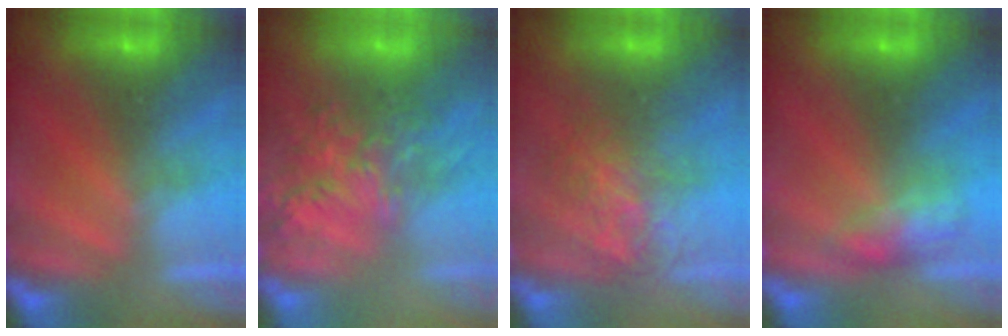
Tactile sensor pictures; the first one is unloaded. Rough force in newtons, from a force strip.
{"total": 8.1}
{"total": 3.6}
{"total": 2.7}